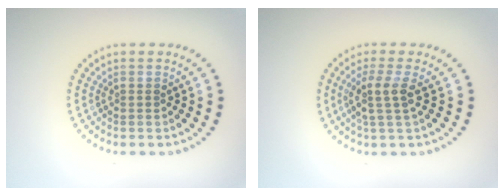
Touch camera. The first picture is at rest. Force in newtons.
{"total": 2.6, "press": 2.1, "slide": 1.6}